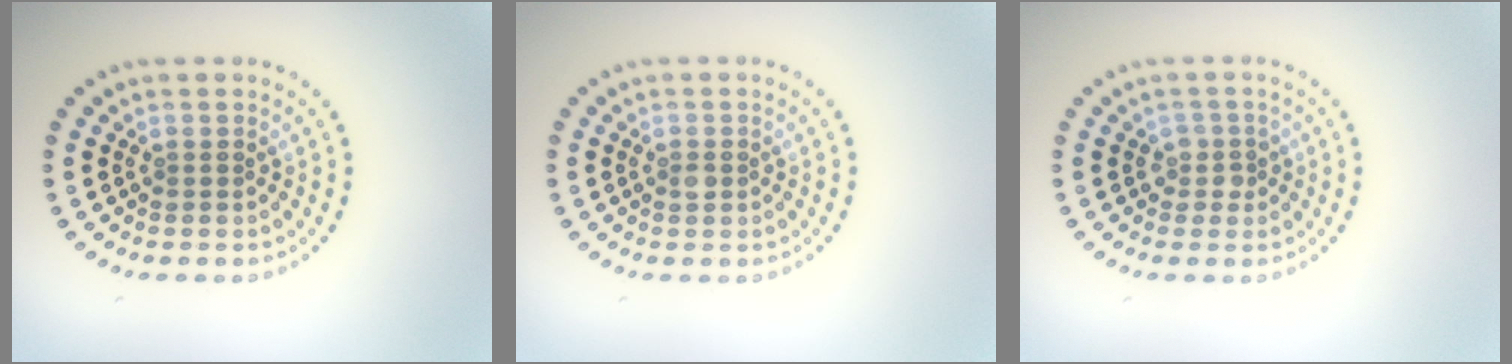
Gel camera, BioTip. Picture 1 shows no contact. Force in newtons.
{"total": 1.0, "press": 1.0, "slide": 0.2}
{"total": 1.4, "press": 1.1, "slide": 0.8}